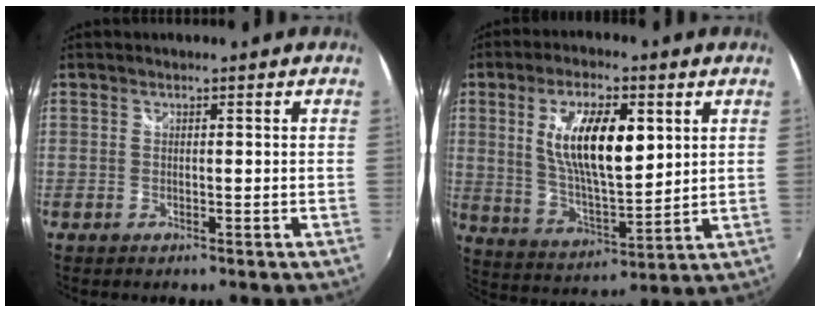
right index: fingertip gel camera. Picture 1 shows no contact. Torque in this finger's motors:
{"motor_torque": [0.55, 0.32, 0.35, 0.19]}